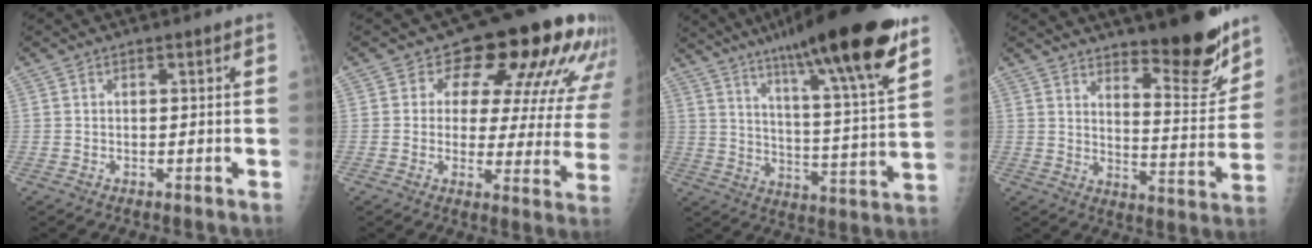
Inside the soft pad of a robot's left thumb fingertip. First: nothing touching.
{"total": 17.7, "force": [9.7, 8.9, 11.8], "torque": [-0.097, -0.037, 0.106]}
{"total": 25.2, "force": [16.7, 2.6, 18.7], "torque": [-0.278, -0.053, 0.255]}
{"total": 14.9, "force": [11.4, 3.6, 9.0], "torque": [-0.084, -0.096, 0.172]}